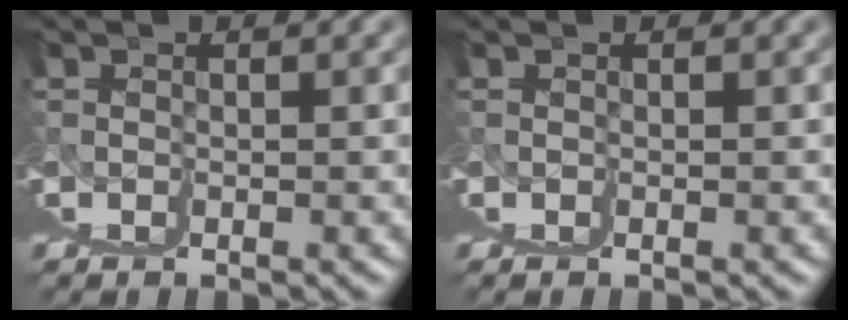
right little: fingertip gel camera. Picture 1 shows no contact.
{"total": 0.0}